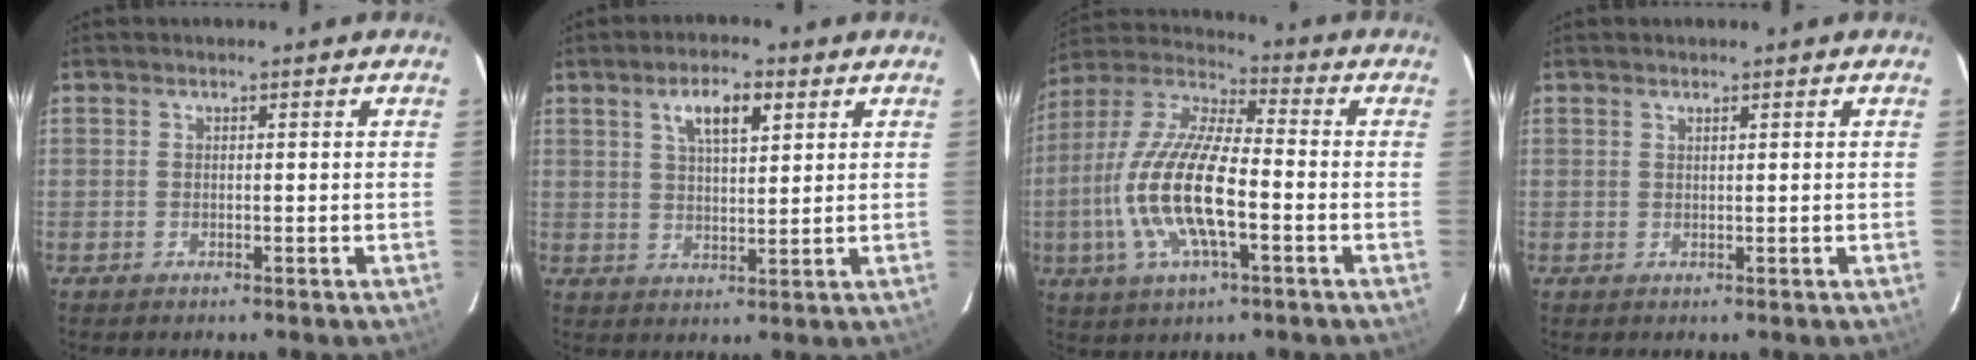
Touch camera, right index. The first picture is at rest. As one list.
[{"total": 6.8, "force": [3.3, 2.5, 5.4], "torque": [-0.092, 0.010, 0.060]}, {"total": 16.9, "force": [-4.1, 5.4, 15.5], "torque": [-0.319, -0.005, -0.086]}, {"total": 0.5, "force": [0.5, 0.0, 0.3], "torque": [-0.004, 0.001, 0.009]}]